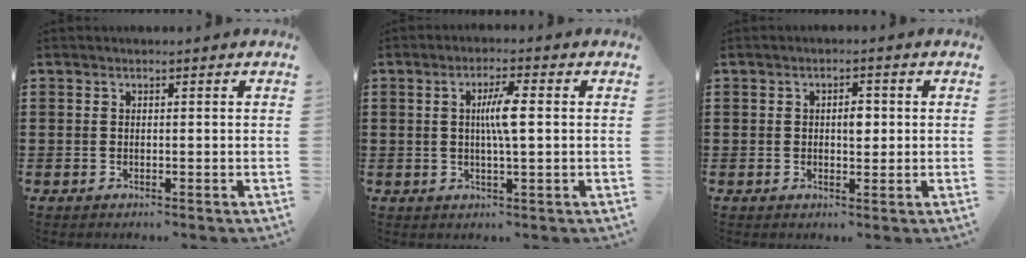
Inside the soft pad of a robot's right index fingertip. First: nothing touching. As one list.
[{"total": 4.9, "force": [0.5, 0.5, 4.8], "torque": [-0.090, -0.001, 0.004]}, {"total": 2.6, "force": [0.2, 1.3, 2.3], "torque": [-0.029, 0.000, -0.001]}]